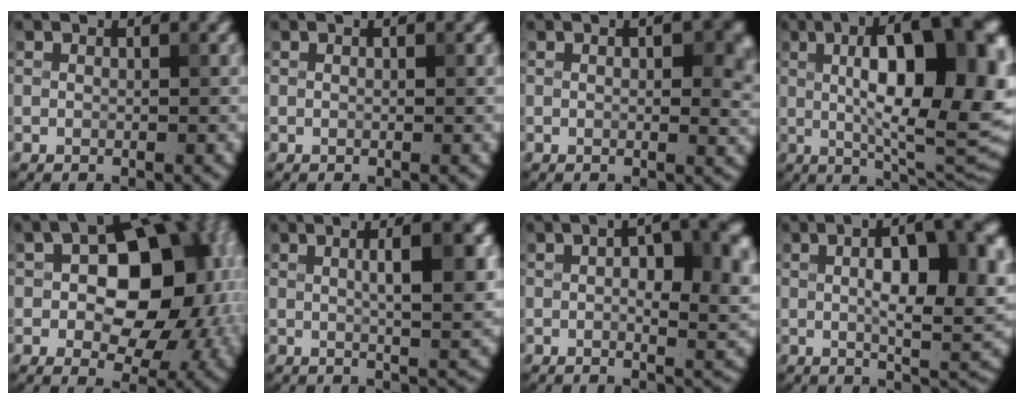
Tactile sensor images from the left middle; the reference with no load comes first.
{"total": 0.0}
{"total": 4.6, "force": [1.1, 2.7, 3.6], "torque": [-0.037, -0.007, 0.016]}
{"total": 15.9, "force": [2.6, 5.7, 14.6], "torque": [-0.190, 0.016, 0.037]}
{"total": 12.6, "force": [1.0, 7.8, 9.8], "torque": [-0.100, 0.016, 0.015]}
{"total": 5.0, "force": [1.0, 1.0, 4.7], "torque": [-0.068, 0.008, 0.021]}
{"total": 8.5, "force": [1.7, 4.1, 7.2], "torque": [-0.086, 0.013, 0.021]}
{"total": 9.6, "force": [1.5, 3.5, 8.9], "torque": [-0.127, 0.007, 0.026]}